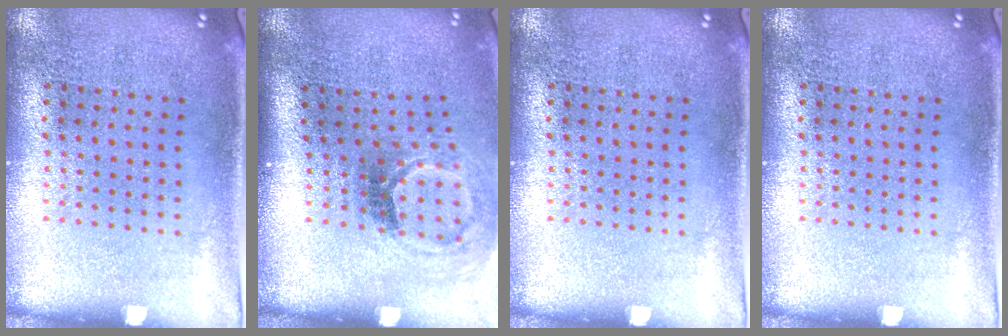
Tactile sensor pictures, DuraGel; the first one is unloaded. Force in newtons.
{"total": 1.8, "press": 1.2, "slide": 1.4}
{"total": 0.0}
{"total": 0.0}